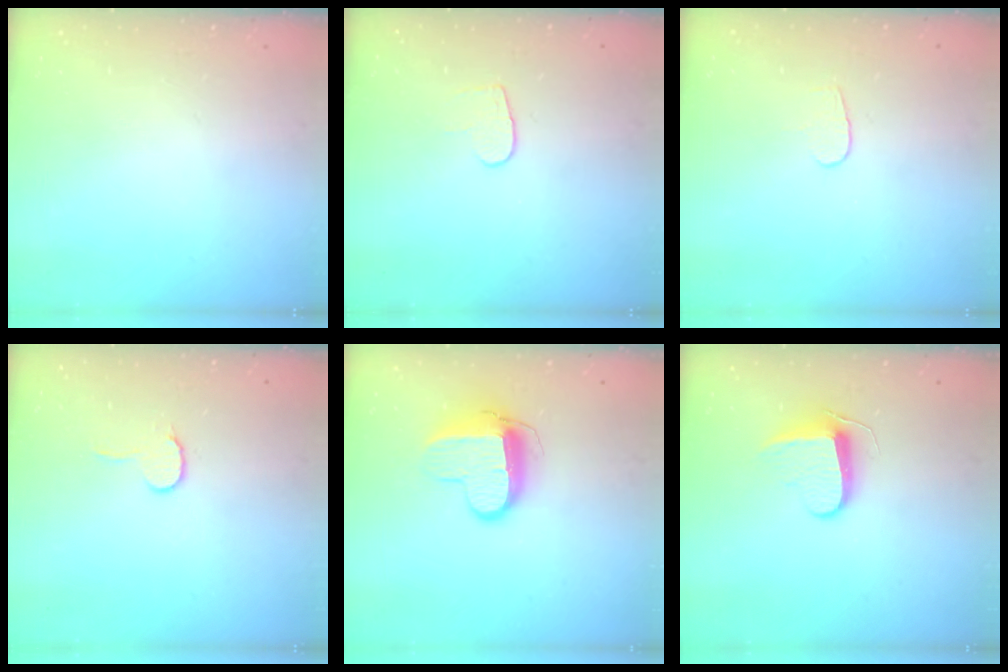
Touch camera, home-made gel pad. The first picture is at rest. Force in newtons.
{"total": 5.4, "press": 5.4, "slide": 0.3}
{"total": 4.3, "press": 4.3, "slide": 0.3}
{"total": 5.9, "press": 5.9, "slide": 0.5}
{"total": 11.1, "press": 11.1, "slide": 0.8}
{"total": 9.6, "press": 9.6, "slide": 0.8}